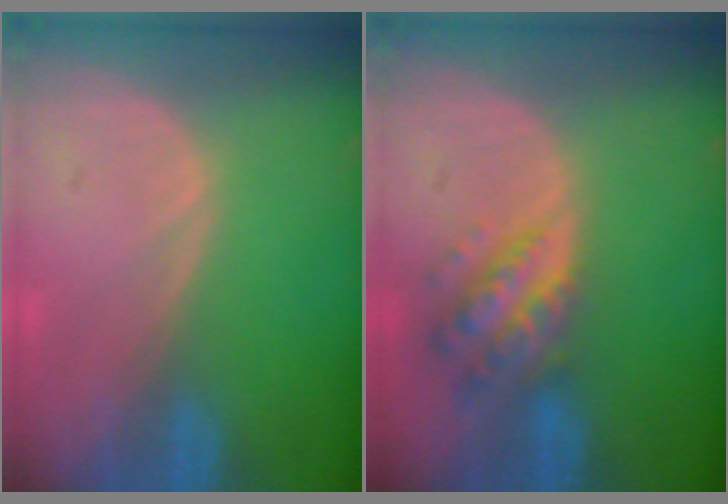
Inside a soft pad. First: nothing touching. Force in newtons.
{"total": 6.4, "press": 5.8, "slide": 2.7}